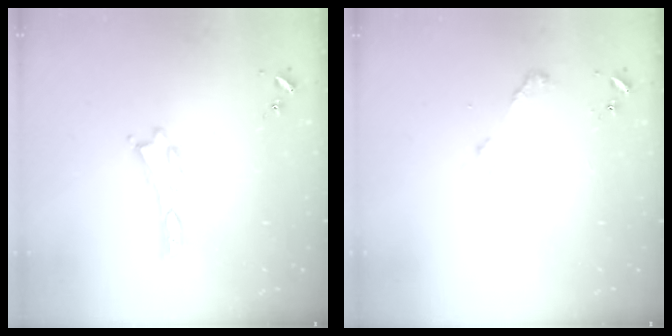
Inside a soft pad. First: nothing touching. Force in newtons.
{"total": 2.4, "press": 2.3, "slide": 0.3}